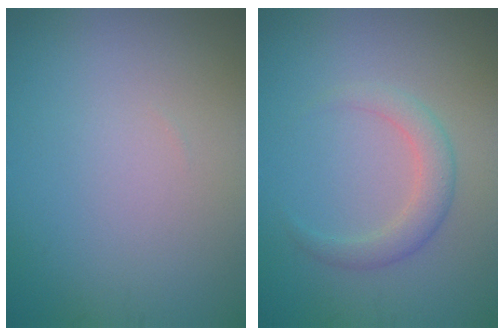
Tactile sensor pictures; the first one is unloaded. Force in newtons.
{"total": 2.5, "press": 2.5, "slide": 0.2}